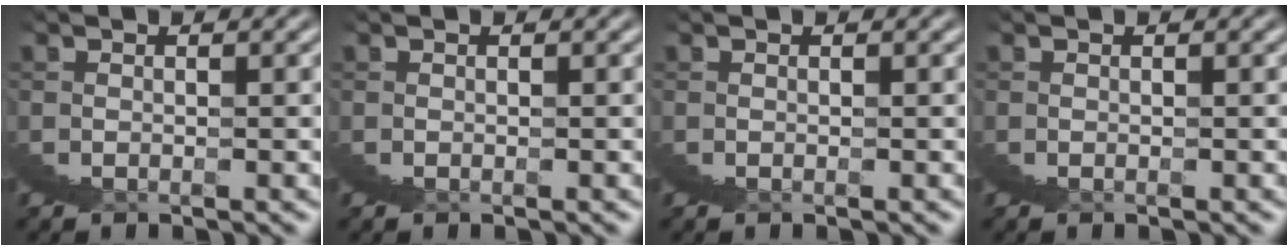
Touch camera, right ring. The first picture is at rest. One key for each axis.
{"total": 0.0}
{"total": 0.0}
{"total": 0.0}